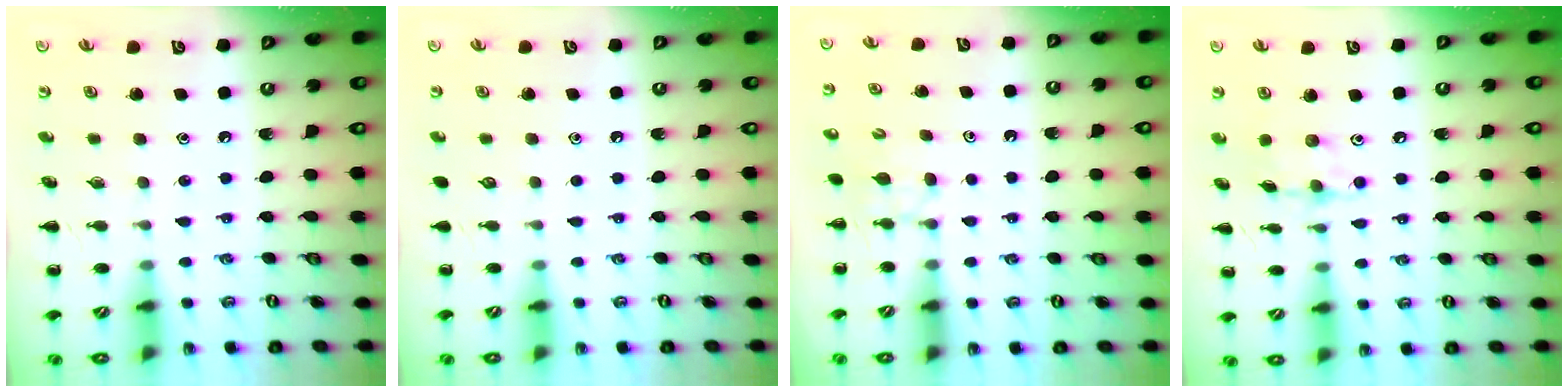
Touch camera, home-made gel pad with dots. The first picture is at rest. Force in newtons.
{"total": 0.0}
{"total": 2.6, "press": 2.4, "slide": 1.1}
{"total": 7.6, "press": 7.6, "slide": 0.8}